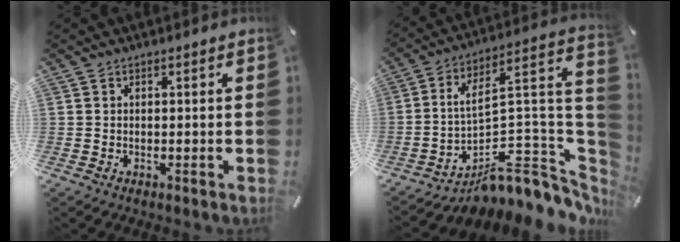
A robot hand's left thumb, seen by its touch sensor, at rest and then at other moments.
{"total": 15.9, "force": [-6.3, 8.4, 11.9], "torque": [-0.124, -0.028, -0.097]}